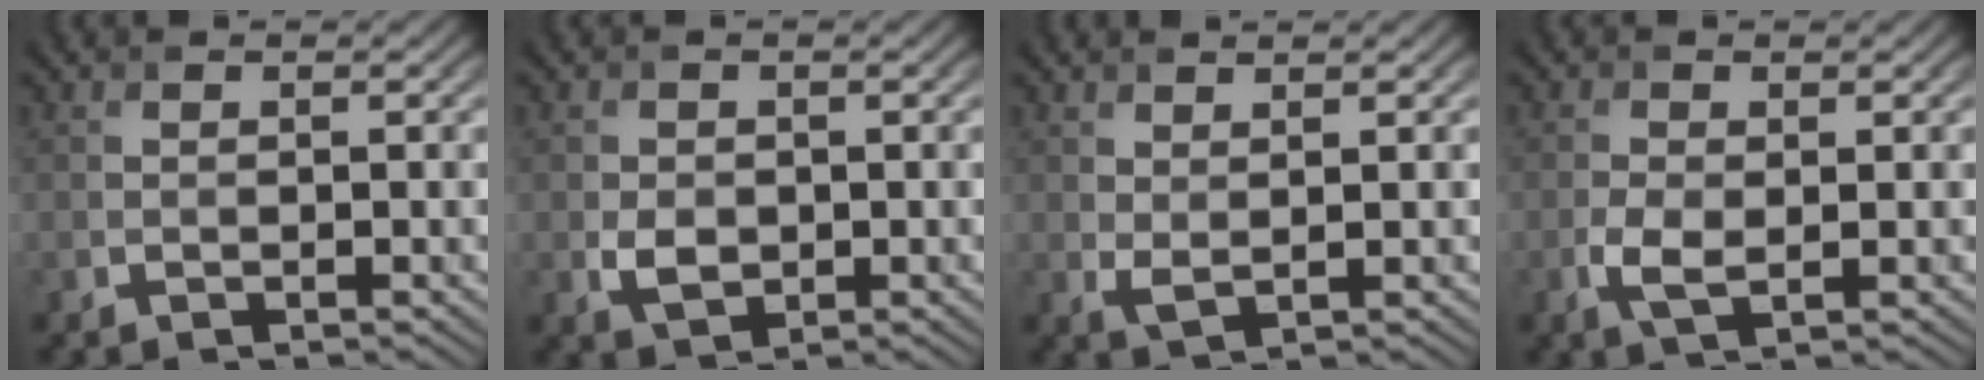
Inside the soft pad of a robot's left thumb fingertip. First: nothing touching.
{"total": 2.7, "force": [-0.4, 2.1, 1.6], "torque": [-0.036, -0.010, -0.008]}
{"total": 1.7, "force": [1.0, 0.7, 1.2], "torque": [-0.033, -0.003, 0.024]}
{"total": 2.7, "force": [-0.5, 1.4, 2.2], "torque": [-0.055, -0.006, -0.010]}